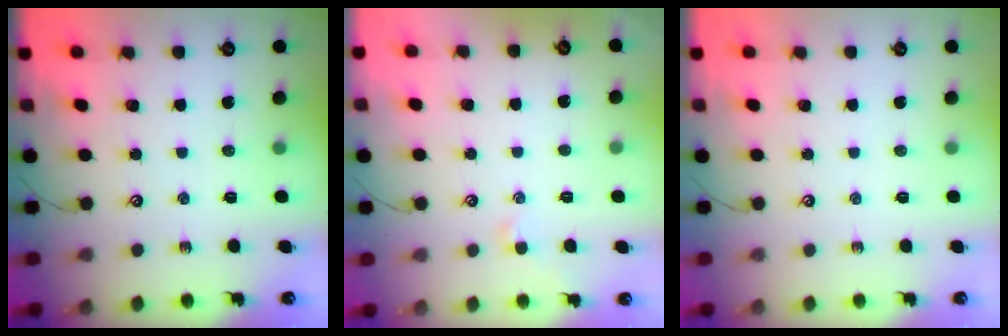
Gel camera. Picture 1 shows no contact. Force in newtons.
{"total": 0.8, "press": 0.7, "slide": 0.4}
{"total": 0.0}